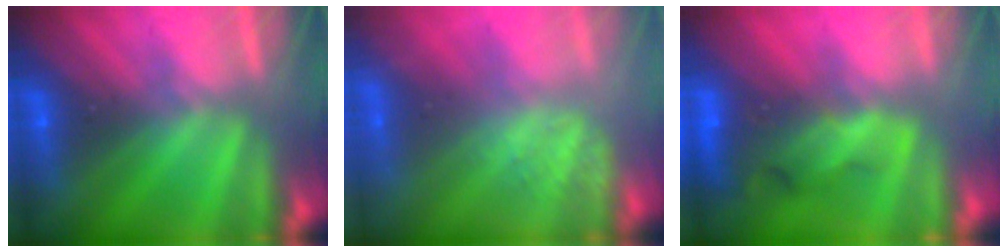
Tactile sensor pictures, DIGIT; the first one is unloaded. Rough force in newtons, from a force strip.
{"total": 2.4}
{"total": 7.8}